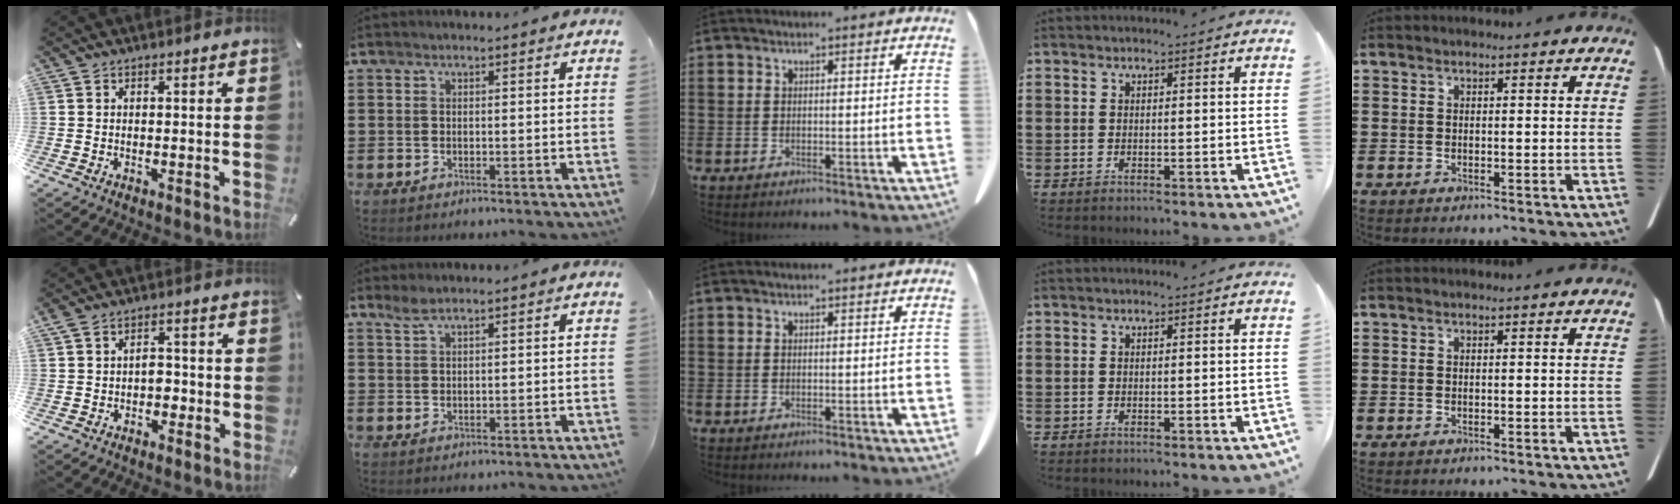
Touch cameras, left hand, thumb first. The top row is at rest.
{"thumb": {"total": 3.8, "force": [-1.4, 2.7, 2.3], "torque": [-0.035, 0.010, -0.030]}, "index": {"total": 1.9, "force": [1.5, 0.4, 1.1], "torque": [-0.025, 0.001, 0.029]}}